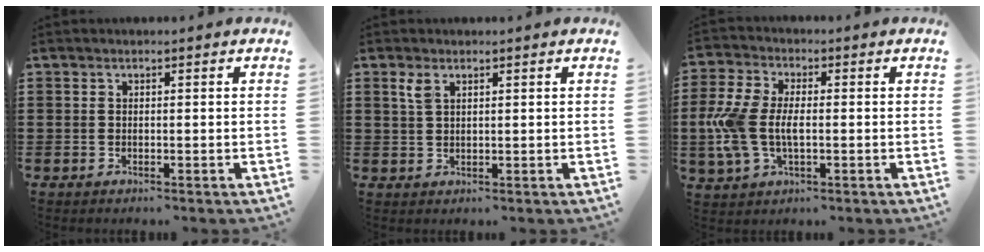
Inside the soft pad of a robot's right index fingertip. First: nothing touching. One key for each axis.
{"total": 2.1, "fx": 1.1, "fy": 1.0, "fz": 1.5, "tx": -0.034, "ty": 0.004, "tz": 0.020}
{"total": 8.0, "fx": -0.8, "fy": 4.5, "fz": 6.5, "tx": -0.172, "ty": -0.006, "tz": -0.026}